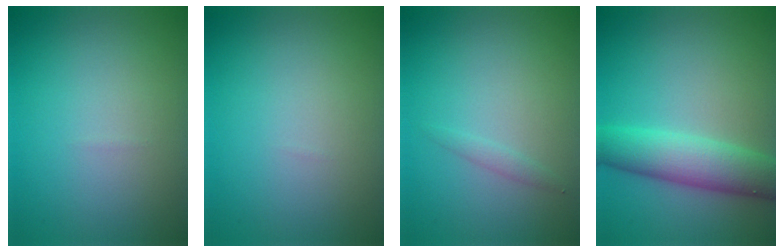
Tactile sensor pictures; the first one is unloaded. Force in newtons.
{"total": 0.0}
{"total": 0.8, "press": 0.8, "slide": 0.0}
{"total": 5.6, "press": 5.6, "slide": 0.1}